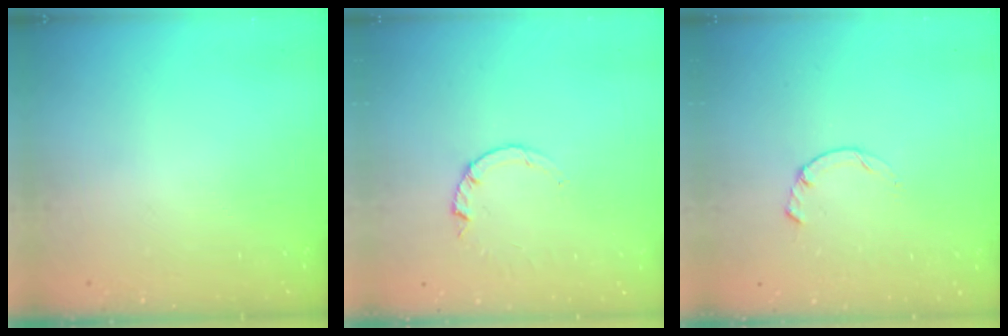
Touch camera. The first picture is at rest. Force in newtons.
{"total": 0.9, "press": 0.8, "slide": 0.2}
{"total": 0.5, "press": 0.4, "slide": 0.3}